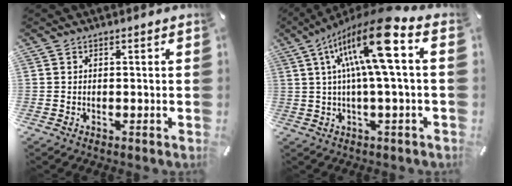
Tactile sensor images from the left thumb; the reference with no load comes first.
{"total": 17.2, "force": [5.2, 3.2, 16.1], "torque": [-0.305, -0.017, 0.070]}